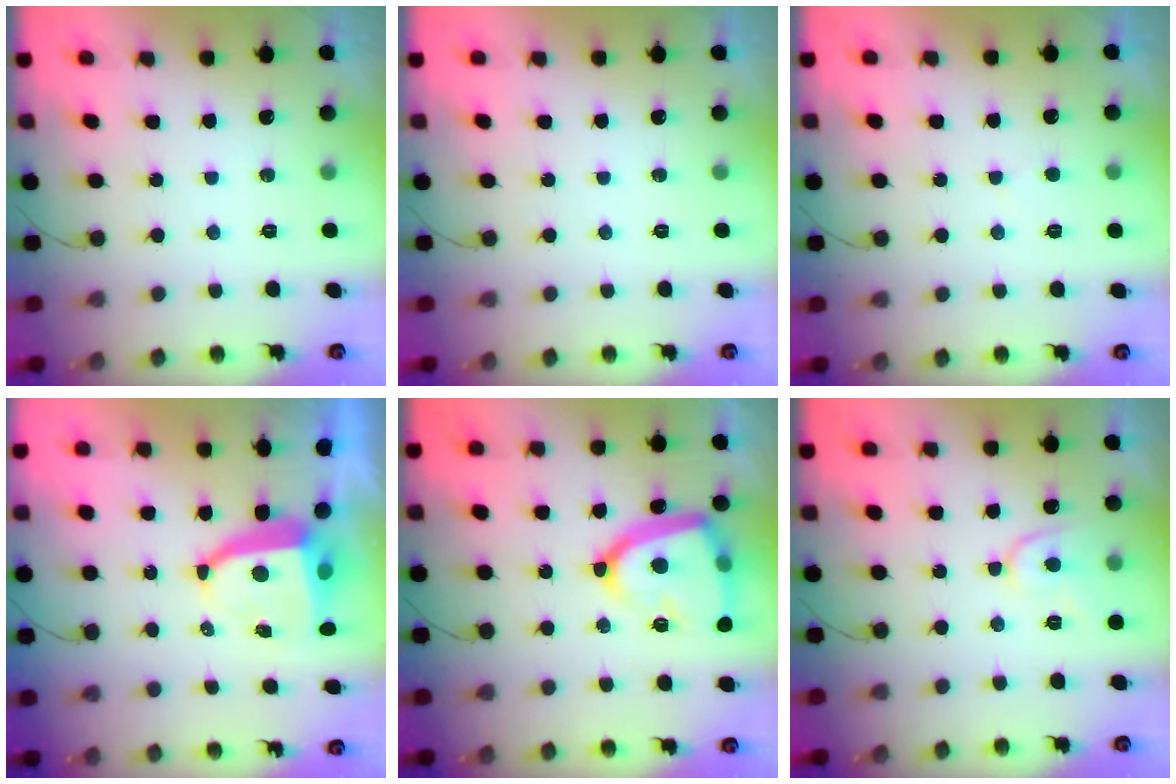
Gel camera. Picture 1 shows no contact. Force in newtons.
{"total": 0.0}
{"total": 2.3, "press": 2.3, "slide": 0.3}
{"total": 8.5, "press": 8.4, "slide": 1.1}
{"total": 18.7, "press": 18.6, "slide": 1.7}
{"total": 8.0, "press": 7.9, "slide": 0.9}